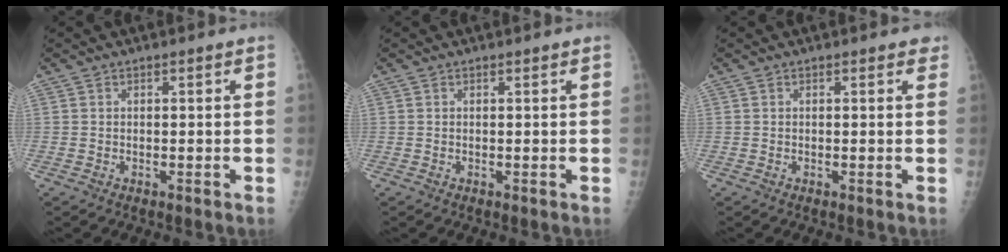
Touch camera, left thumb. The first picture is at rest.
{"total": 0.0}
{"total": 1.1, "force": [0.8, 0.6, 0.5], "torque": [0.005, -0.002, 0.002]}